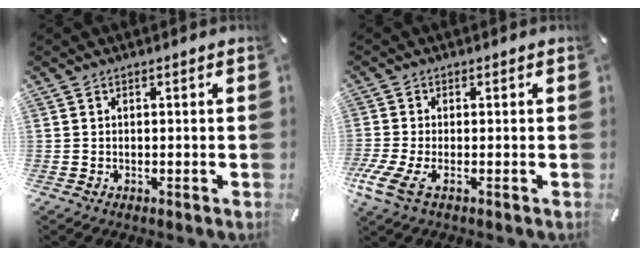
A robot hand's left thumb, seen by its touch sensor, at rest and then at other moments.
{"total": 5.2, "force": [-1.7, 1.9, 4.5], "torque": [-0.107, -0.017, -0.031]}